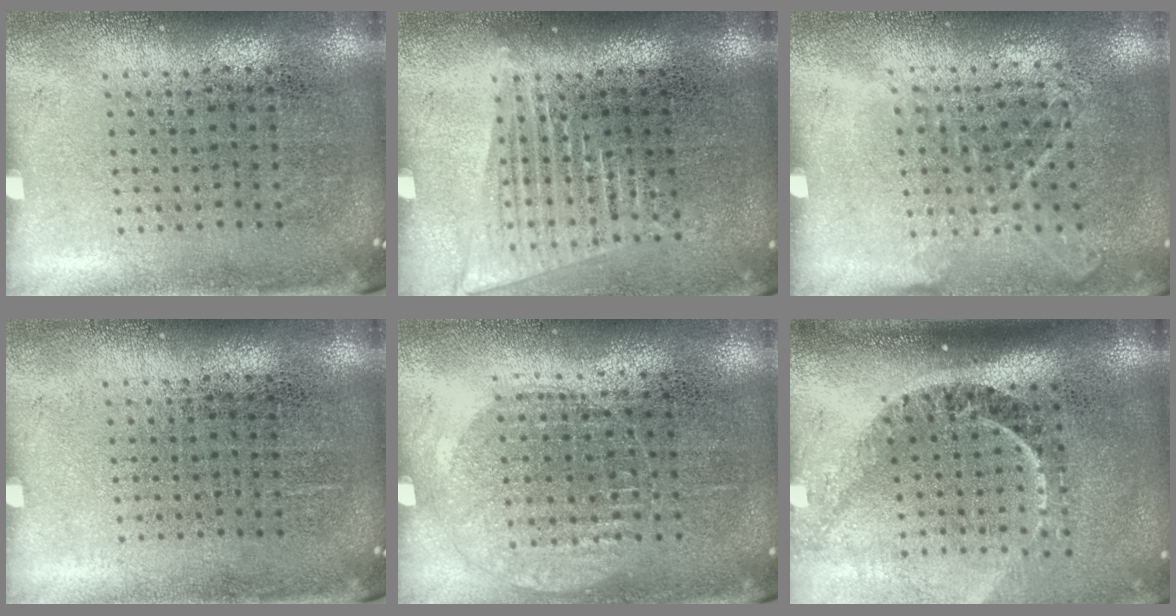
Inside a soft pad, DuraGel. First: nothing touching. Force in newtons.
{"total": 1.5, "press": 1.3, "slide": 0.8}
{"total": 1.1, "press": 1.0, "slide": 0.4}
{"total": 0.0}
{"total": 0.9, "press": 0.8, "slide": 0.4}
{"total": 2.4, "press": 1.6, "slide": 1.8}